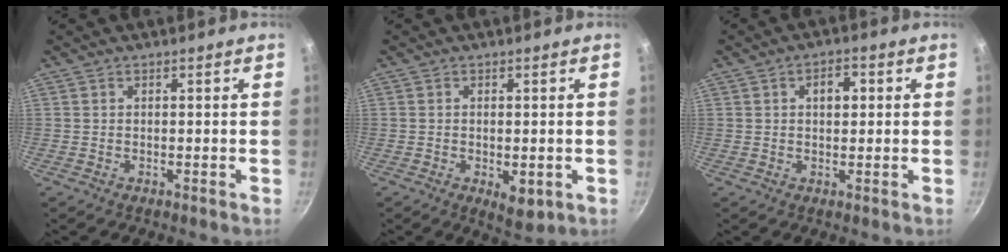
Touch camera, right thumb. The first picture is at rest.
{"total": 4.8, "force": [-1.2, 2.4, 4.0], "torque": [-0.055, -0.012, -0.011]}
{"total": 4.0, "force": [0.8, 2.4, 3.0], "torque": [-0.029, 0.008, 0.011]}